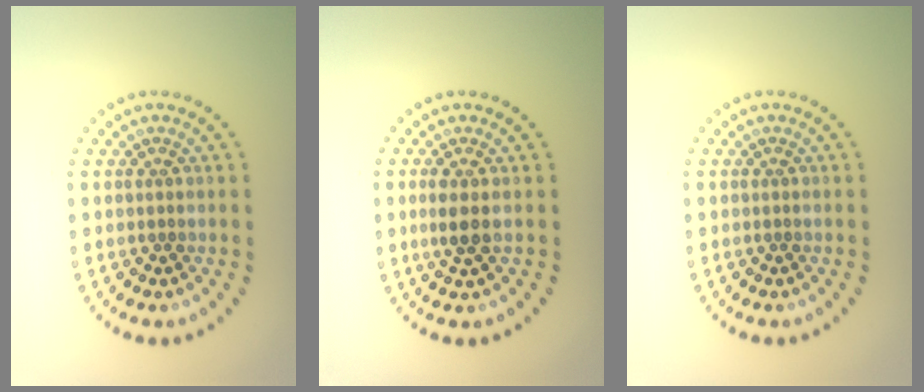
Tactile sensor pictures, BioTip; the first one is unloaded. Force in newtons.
{"total": 1.9, "press": 1.8, "slide": 0.7}
{"total": 0.0}